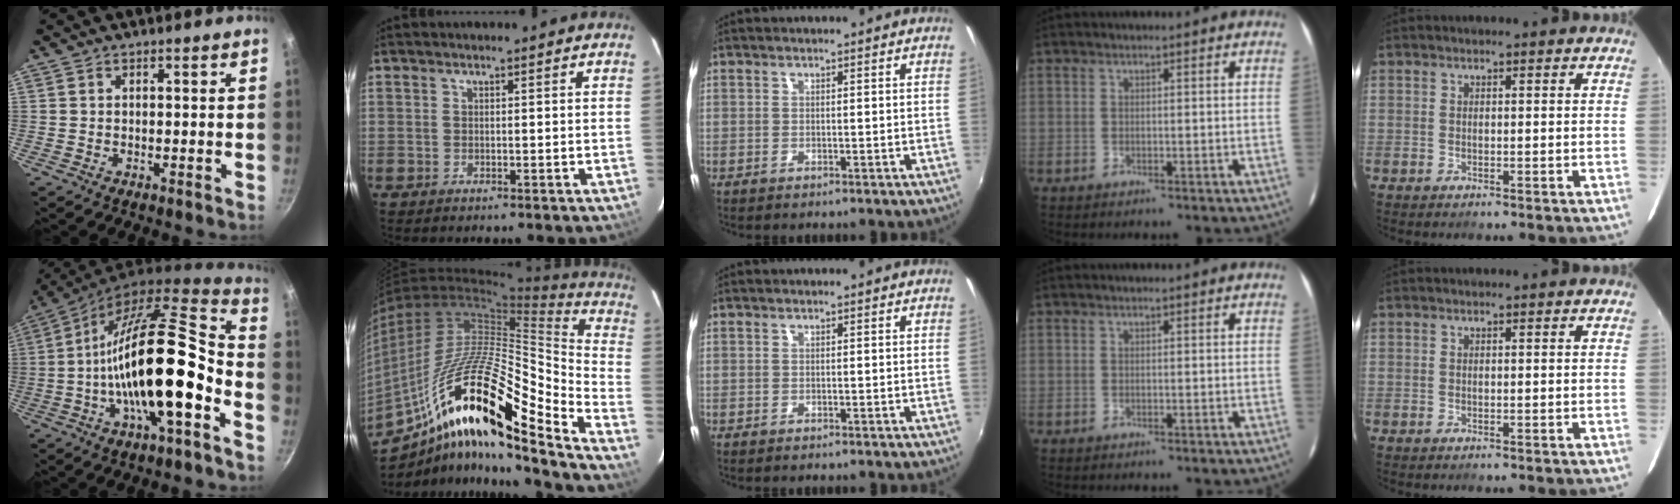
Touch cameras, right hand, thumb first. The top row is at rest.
{"thumb": {"total": 20.4, "force": [-6.4, 5.8, 18.5], "torque": [-0.283, 0.041, -0.117]}, "index": {"total": 27.2, "force": [-12.5, 5.7, 23.5], "torque": [-0.394, -0.052, -0.229]}}